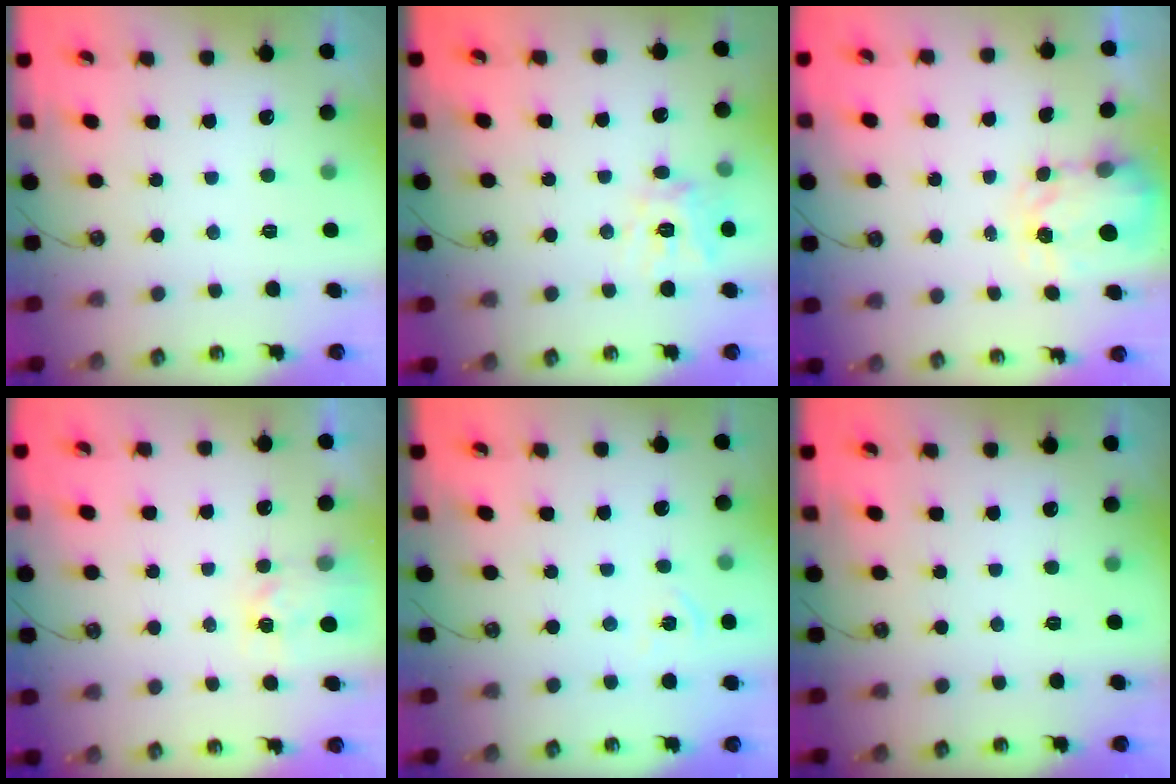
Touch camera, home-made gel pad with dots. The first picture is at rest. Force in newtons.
{"total": 11.8, "press": 11.8, "slide": 0.8}
{"total": 3.6, "press": 3.5, "slide": 0.5}
{"total": 4.2, "press": 4.2, "slide": 0.5}
{"total": 3.8, "press": 3.8, "slide": 0.5}
{"total": 0.0}